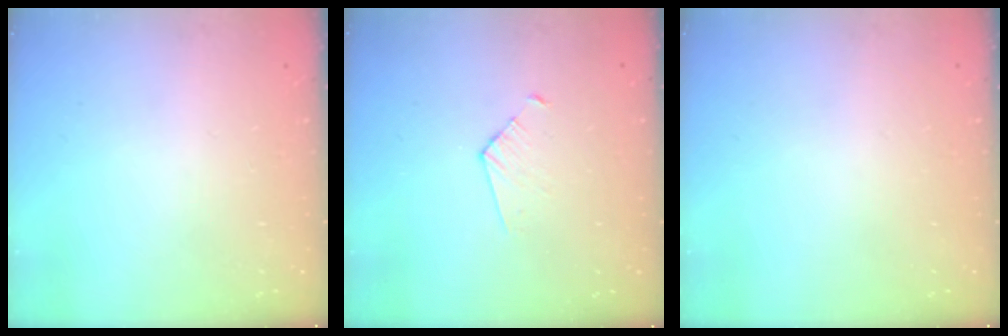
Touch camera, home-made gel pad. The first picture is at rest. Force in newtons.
{"total": 3.8, "press": 3.8, "slide": 0.3}
{"total": 0.0}